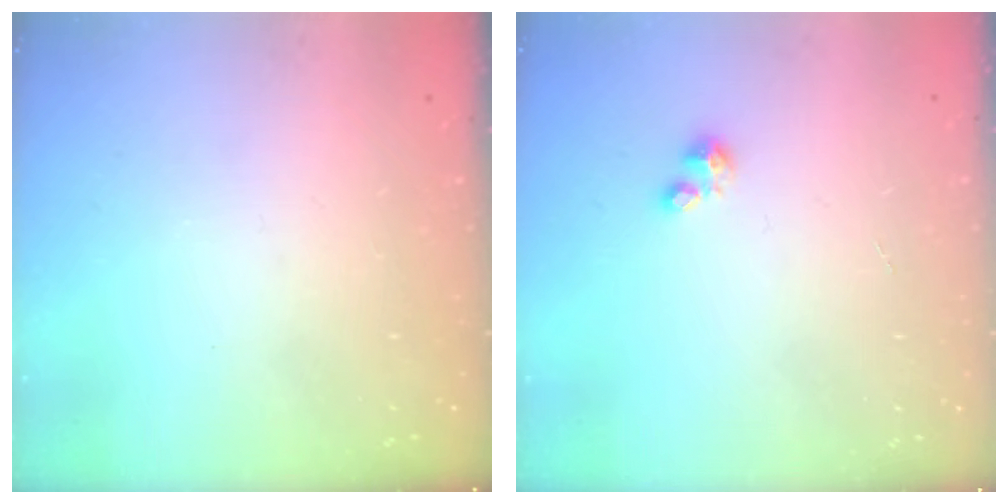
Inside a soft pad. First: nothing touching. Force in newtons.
{"total": 0.9, "press": 0.9, "slide": 0.1}